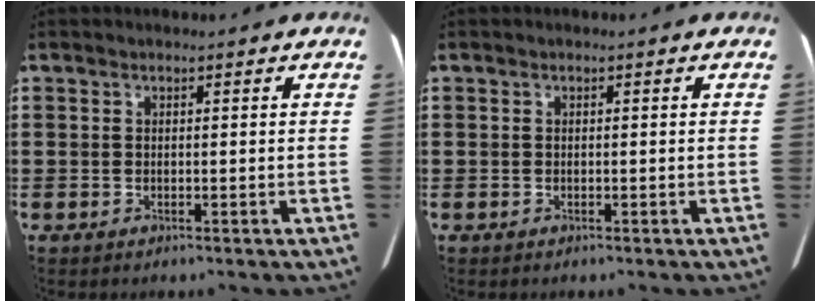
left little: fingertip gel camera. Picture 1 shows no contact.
{"total": 0.0}